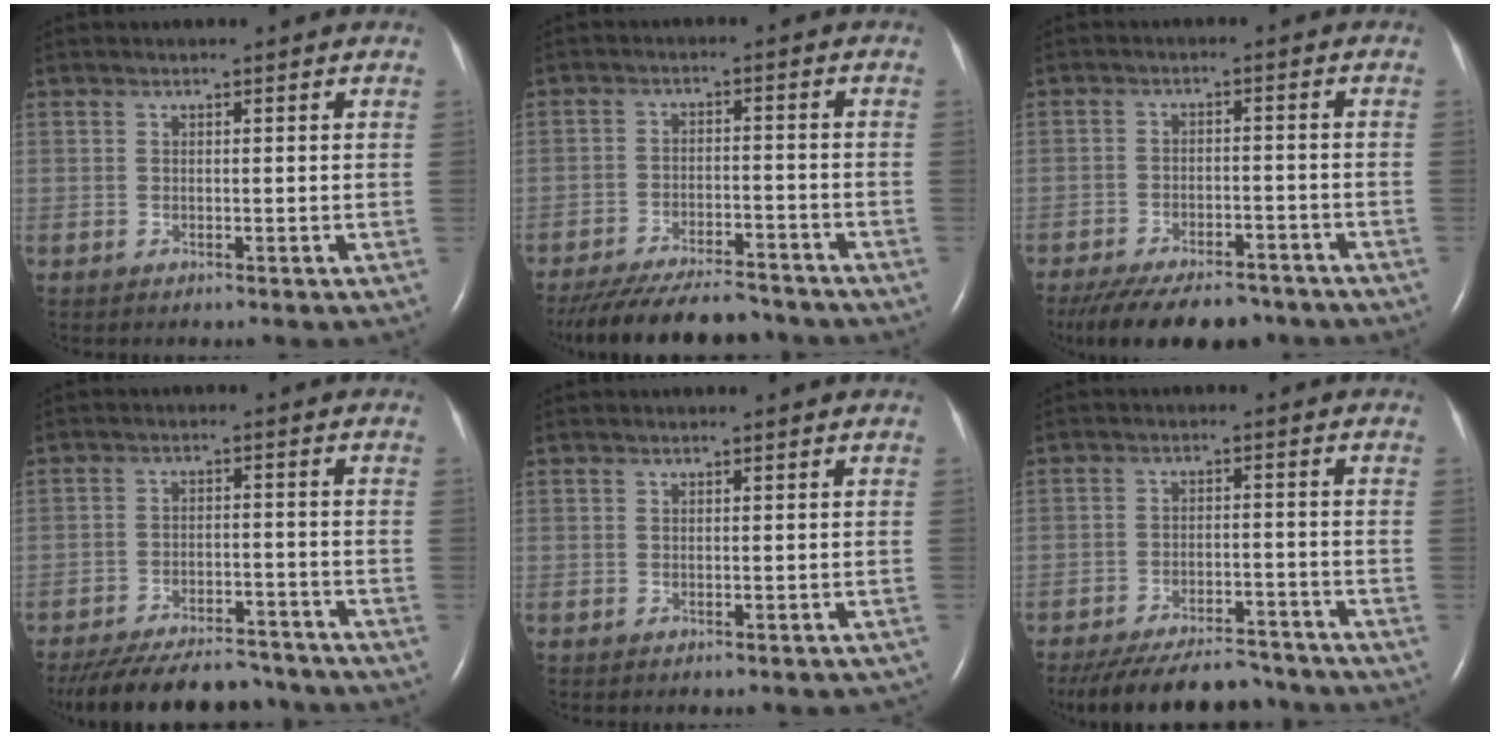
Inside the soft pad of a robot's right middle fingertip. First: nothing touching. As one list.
[{"total": 16.0, "force": [-14.4, 3.3, 6.3], "torque": [-0.136, -0.021, -0.214]}, {"total": 15.8, "force": [-12.9, 5.7, 7.1], "torque": [-0.157, -0.019, -0.183]}, {"total": 17.9, "force": [-15.9, 4.9, 6.6], "torque": [-0.146, -0.016, -0.228]}, {"total": 3.1, "force": [-2.6, 1.1, 1.2], "torque": [-0.011, -0.001, -0.026]}, {"total": 16.0, "force": [-14.2, 4.5, 5.8], "torque": [-0.123, -0.010, -0.203]}]